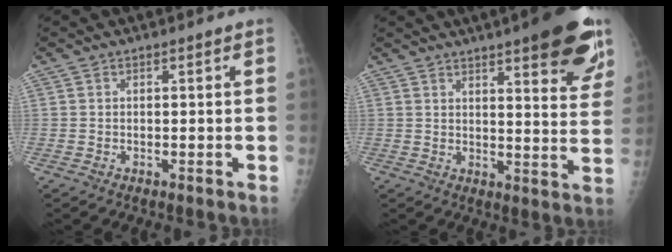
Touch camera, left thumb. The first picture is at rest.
{"total": 16.5, "force": [10.2, 4.0, 12.4], "torque": [-0.129, -0.046, 0.124]}